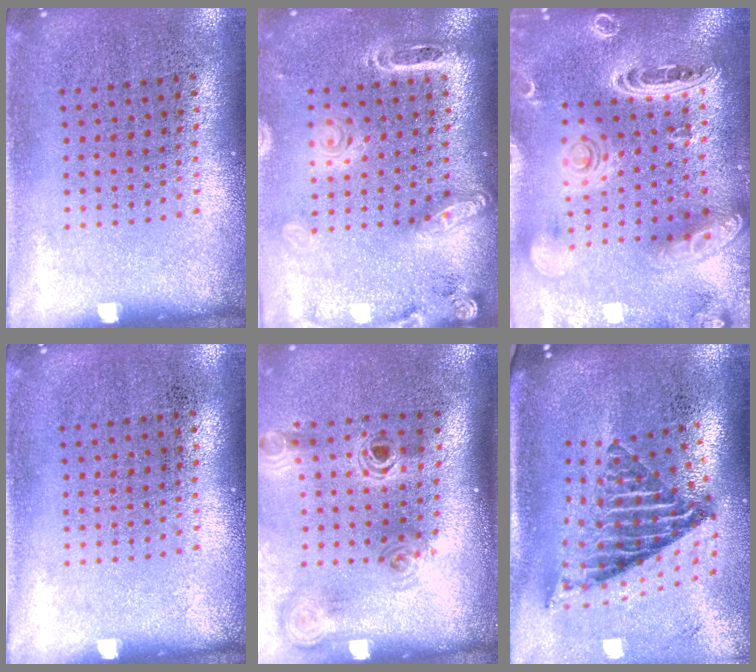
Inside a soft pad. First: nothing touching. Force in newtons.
{"total": 2.1, "press": 1.9, "slide": 0.9}
{"total": 3.7, "press": 2.9, "slide": 2.2}
{"total": 0.0}
{"total": 1.4, "press": 1.2, "slide": 0.8}
{"total": 2.8, "press": 1.7, "slide": 2.2}